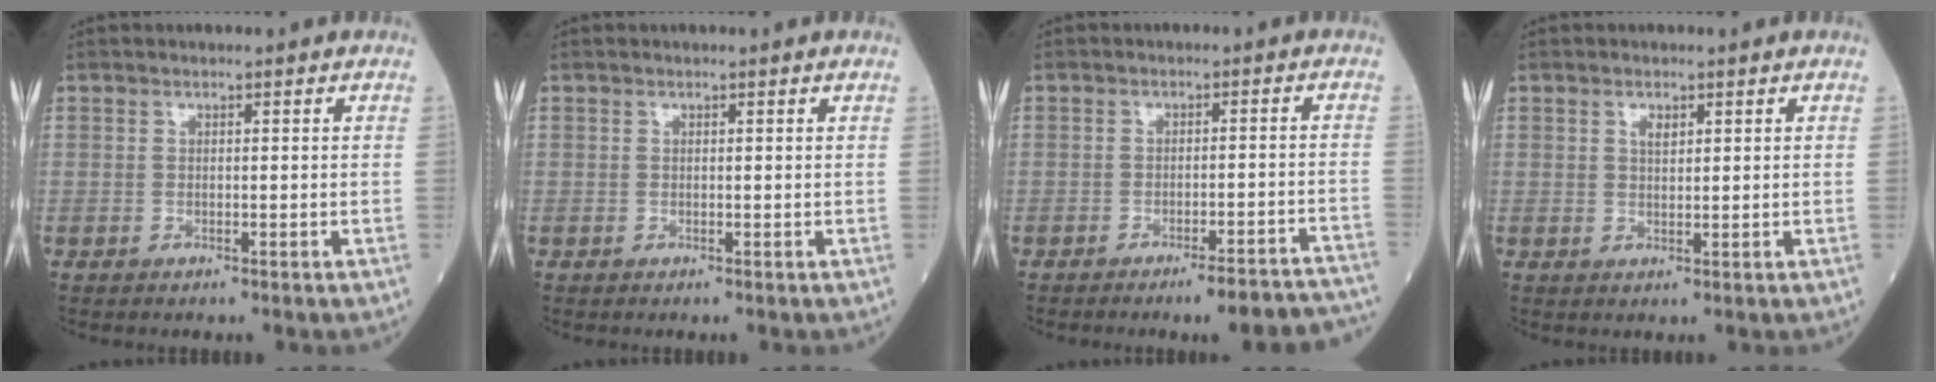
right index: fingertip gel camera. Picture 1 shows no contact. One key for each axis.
{"total": 0.0}
{"total": 9.7, "fx": -8.8, "fy": 0.6, "fz": 3.9, "tx": -0.025, "ty": 0.018, "tz": -0.108}
{"total": 1.6, "fx": 0.8, "fy": 0.7, "fz": 1.2, "tx": -0.021, "ty": 0.001, "tz": 0.015}